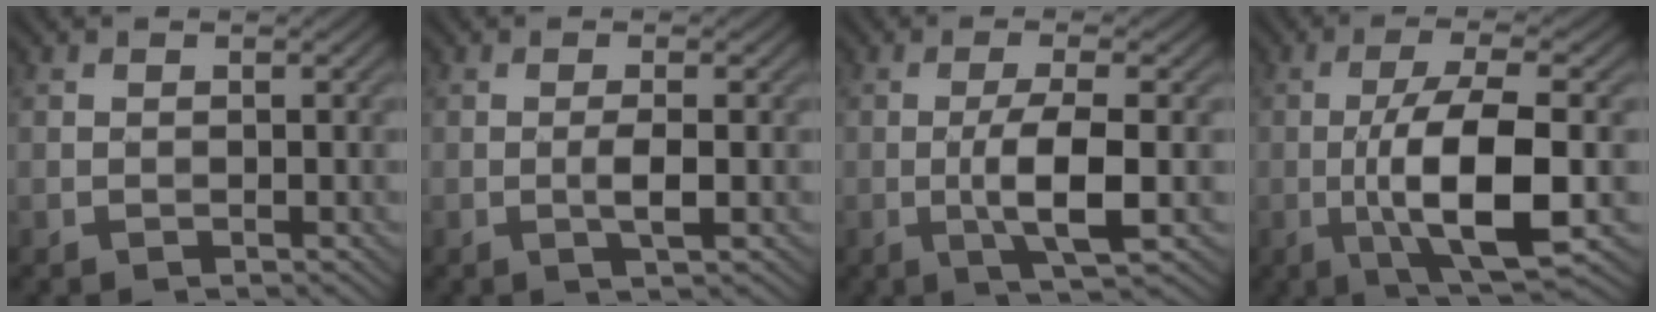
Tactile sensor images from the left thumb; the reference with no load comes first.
{"total": 2.1, "force": [-0.5, 0.1, 2.0], "torque": [-0.038, 0.002, -0.013]}
{"total": 5.6, "force": [-1.1, 1.0, 5.4], "torque": [-0.102, 0.001, -0.021]}
{"total": 10.7, "force": [-2.2, 2.9, 10.0], "torque": [-0.176, 0.001, -0.041]}